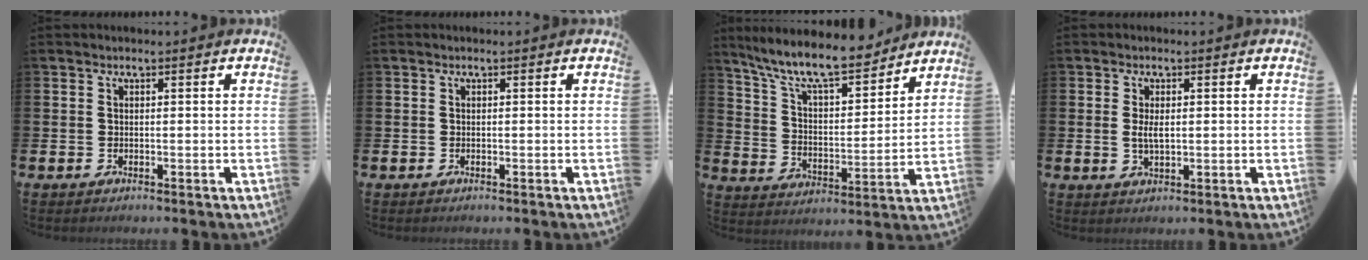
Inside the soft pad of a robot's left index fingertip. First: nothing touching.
{"total": 0.0}
{"total": 10.9, "force": [9.7, 2.2, 4.5], "torque": [-0.118, -0.061, 0.167]}
{"total": 2.6, "force": [0.4, 1.1, 2.3], "torque": [-0.039, 0.002, 0.003]}